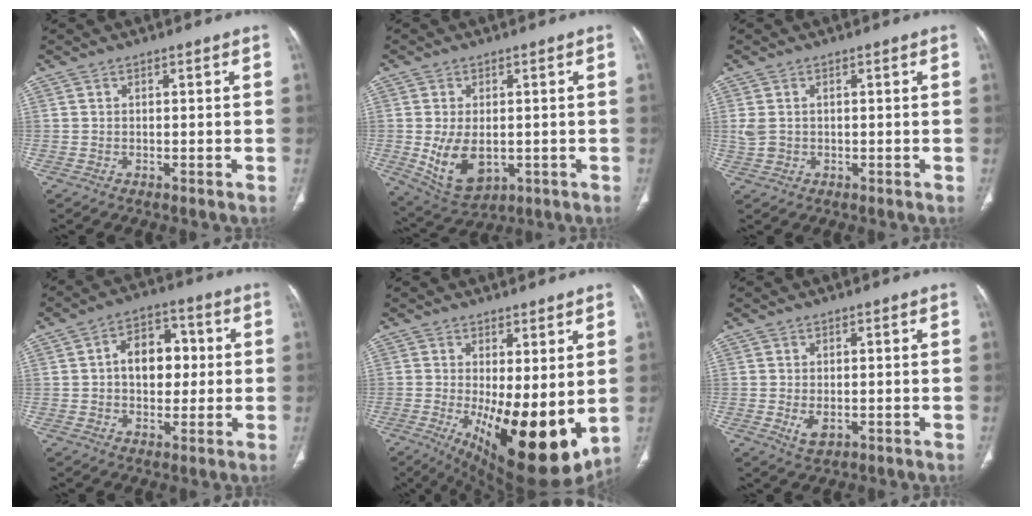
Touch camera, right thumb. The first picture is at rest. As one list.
[{"total": 9.6, "force": [-1.2, 6.0, 7.5], "torque": [-0.126, -0.010, -0.001]}, {"total": 2.9, "force": [0.3, 2.1, 1.9], "torque": [-0.052, 0.005, 0.012]}, {"total": 10.6, "force": [1.0, 7.3, 7.7], "torque": [-0.080, 0.019, 0.013]}, {"total": 18.1, "force": [-2.1, 6.8, 16.7], "torque": [-0.239, -0.040, -0.006]}, {"total": 2.9, "force": [-0.5, 1.7, 2.3], "torque": [-0.043, -0.007, -0.002]}]